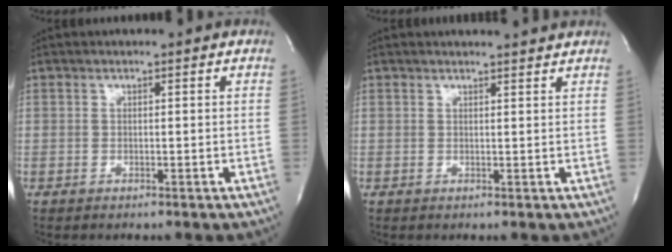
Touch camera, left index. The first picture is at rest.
{"total": 3.3, "force": [3.2, -0.2, 0.6], "torque": [-0.014, 0.003, 0.035]}